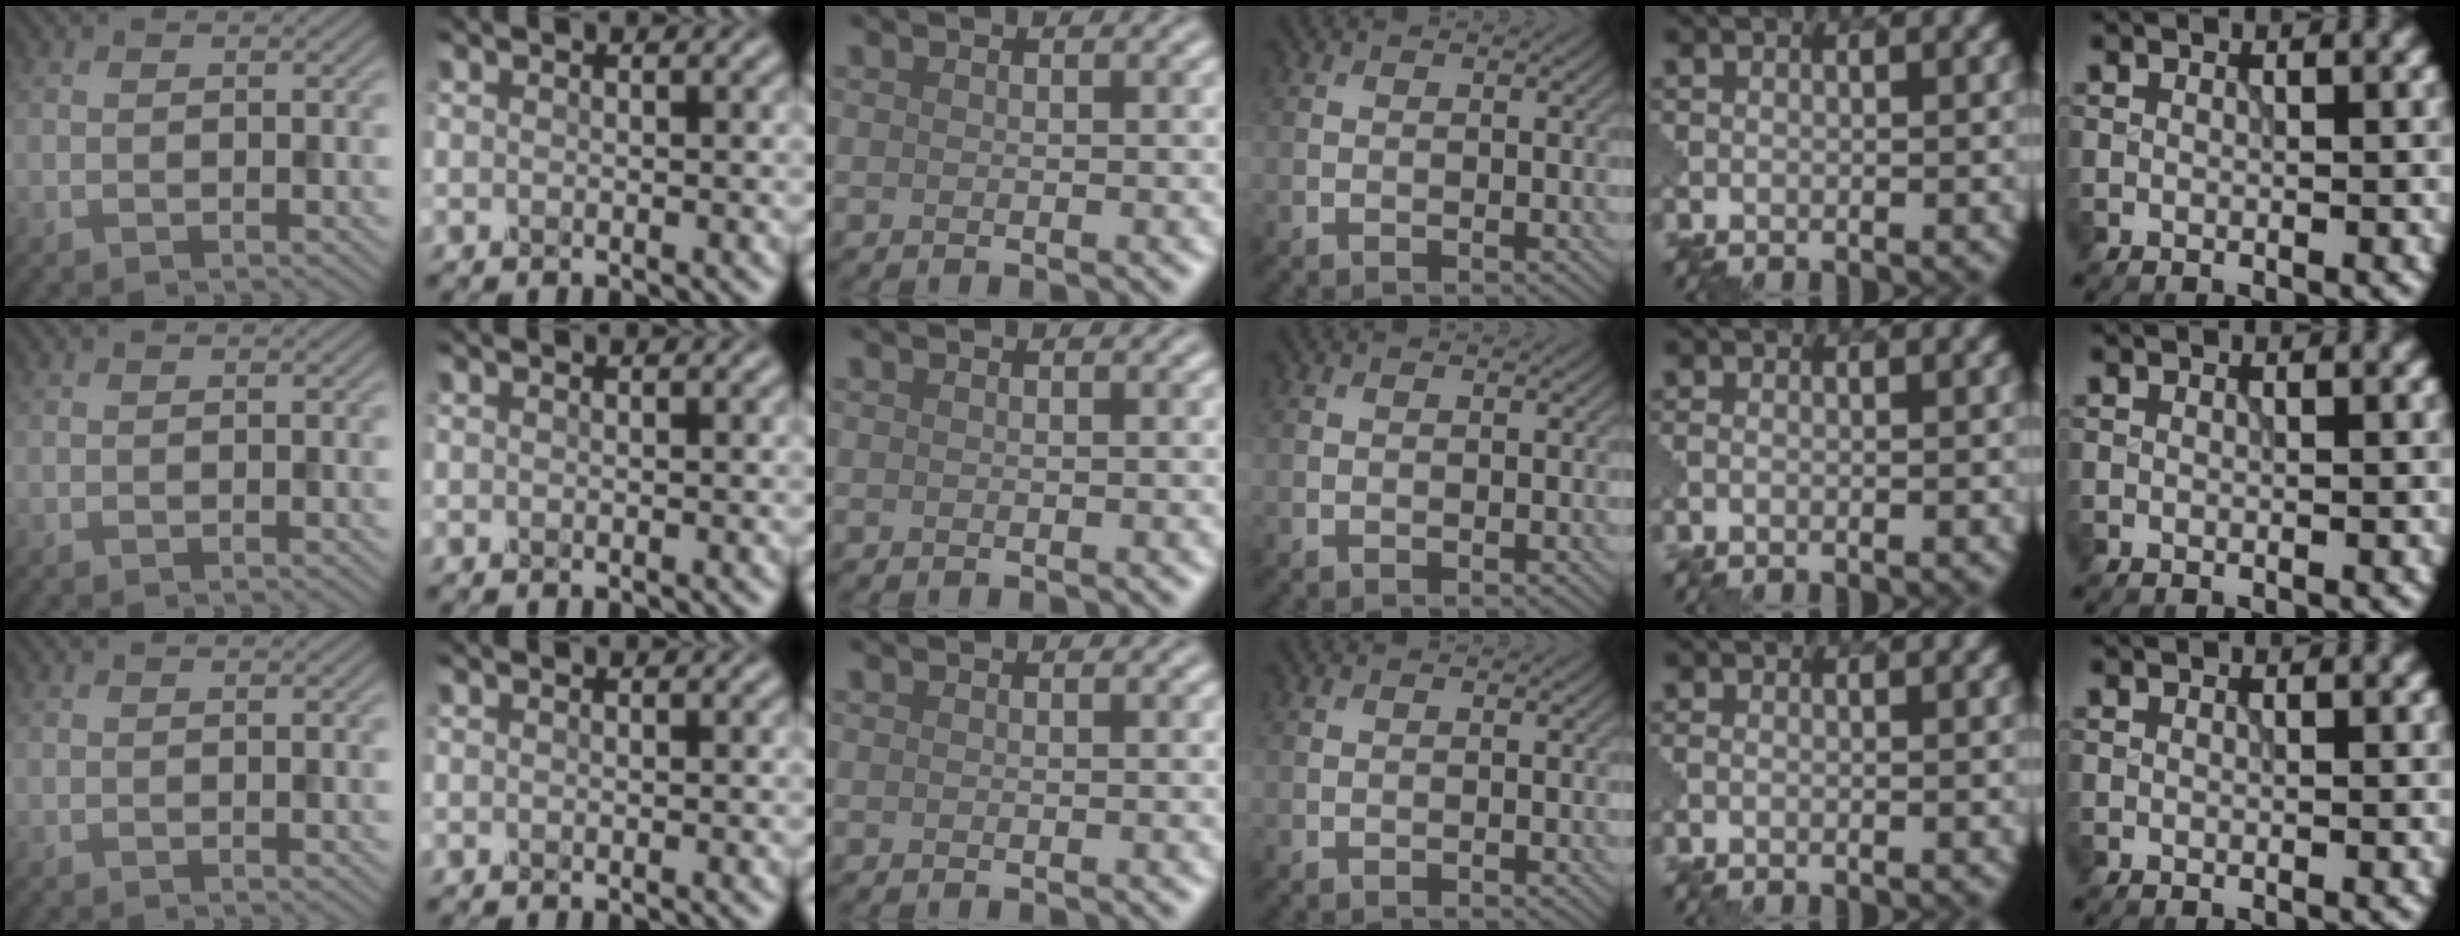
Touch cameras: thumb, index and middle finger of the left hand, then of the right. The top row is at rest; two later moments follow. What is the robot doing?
{"motion": "wrap", "object": "tissue paper"}